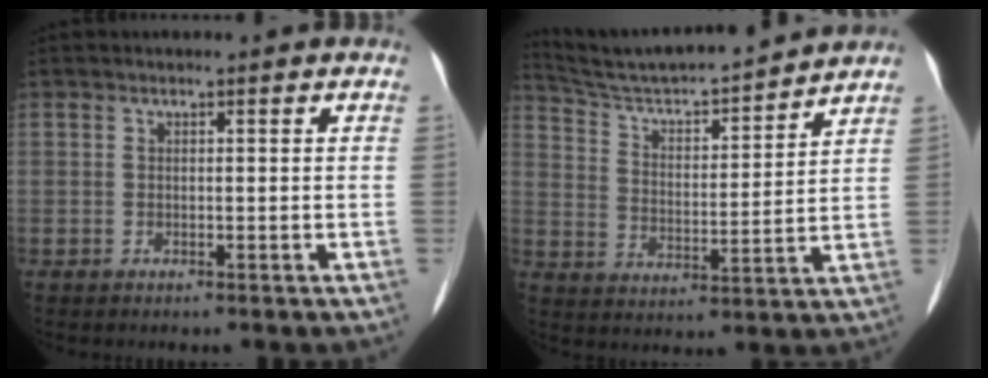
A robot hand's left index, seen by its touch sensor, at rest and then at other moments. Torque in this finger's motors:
{"motor_torque": [-0.03, -0.38, 0.03, 0.07]}